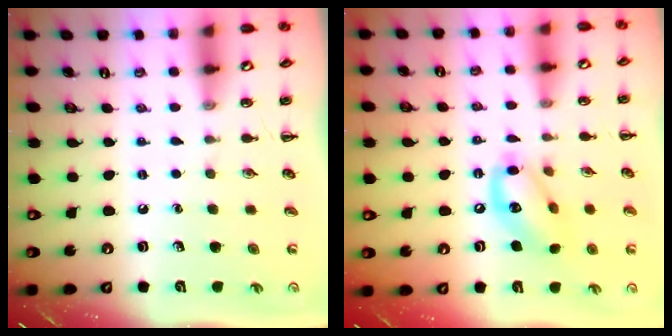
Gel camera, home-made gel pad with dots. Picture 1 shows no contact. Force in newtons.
{"total": 13.5, "press": 13.2, "slide": 2.9}